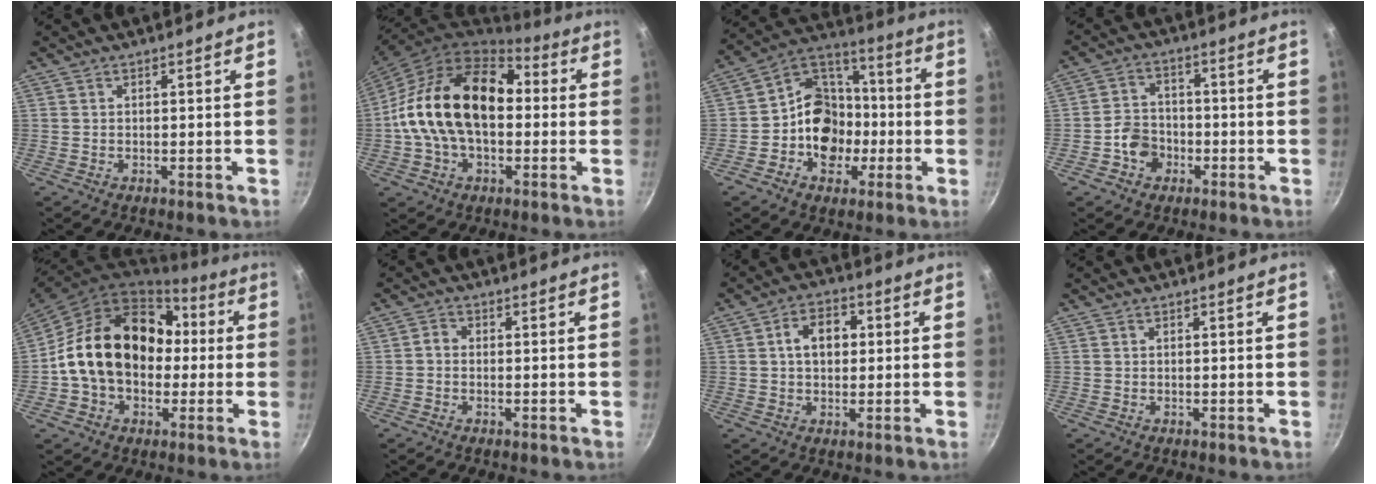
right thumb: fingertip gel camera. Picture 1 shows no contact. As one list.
[{"total": 21.2, "force": [0.5, 13.9, 16.1], "torque": [-0.254, 0.044, -0.005]}, {"total": 15.1, "force": [-3.0, 12.5, 7.9], "torque": [-0.084, 0.045, -0.064]}, {"total": 6.1, "force": [-2.5, 5.0, 2.4], "torque": [-0.019, 0.028, -0.048]}, {"total": 21.2, "force": [0.7, 16.0, 13.8], "torque": [-0.213, 0.056, 0.012]}, {"total": 1.6, "force": [-0.5, 1.3, 0.9], "torque": [-0.016, 0.010, -0.014]}, {"total": 6.9, "force": [1.0, 4.9, 4.8], "torque": [-0.051, 0.013, 0.008]}, {"total": 0.0}]